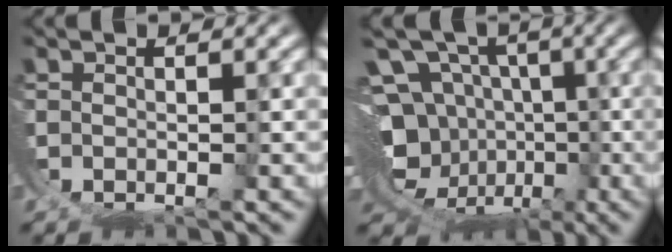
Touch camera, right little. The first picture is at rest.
{"total": 14.5, "force": [-1.4, 12.5, 7.2], "torque": [-0.154, -0.054, -0.017]}